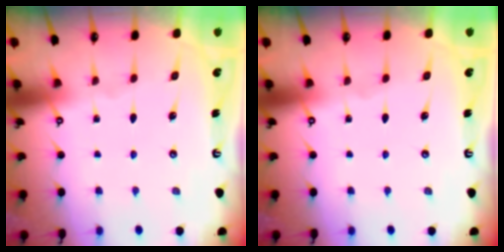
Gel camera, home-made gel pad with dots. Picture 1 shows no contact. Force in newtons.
{"total": 0.0}